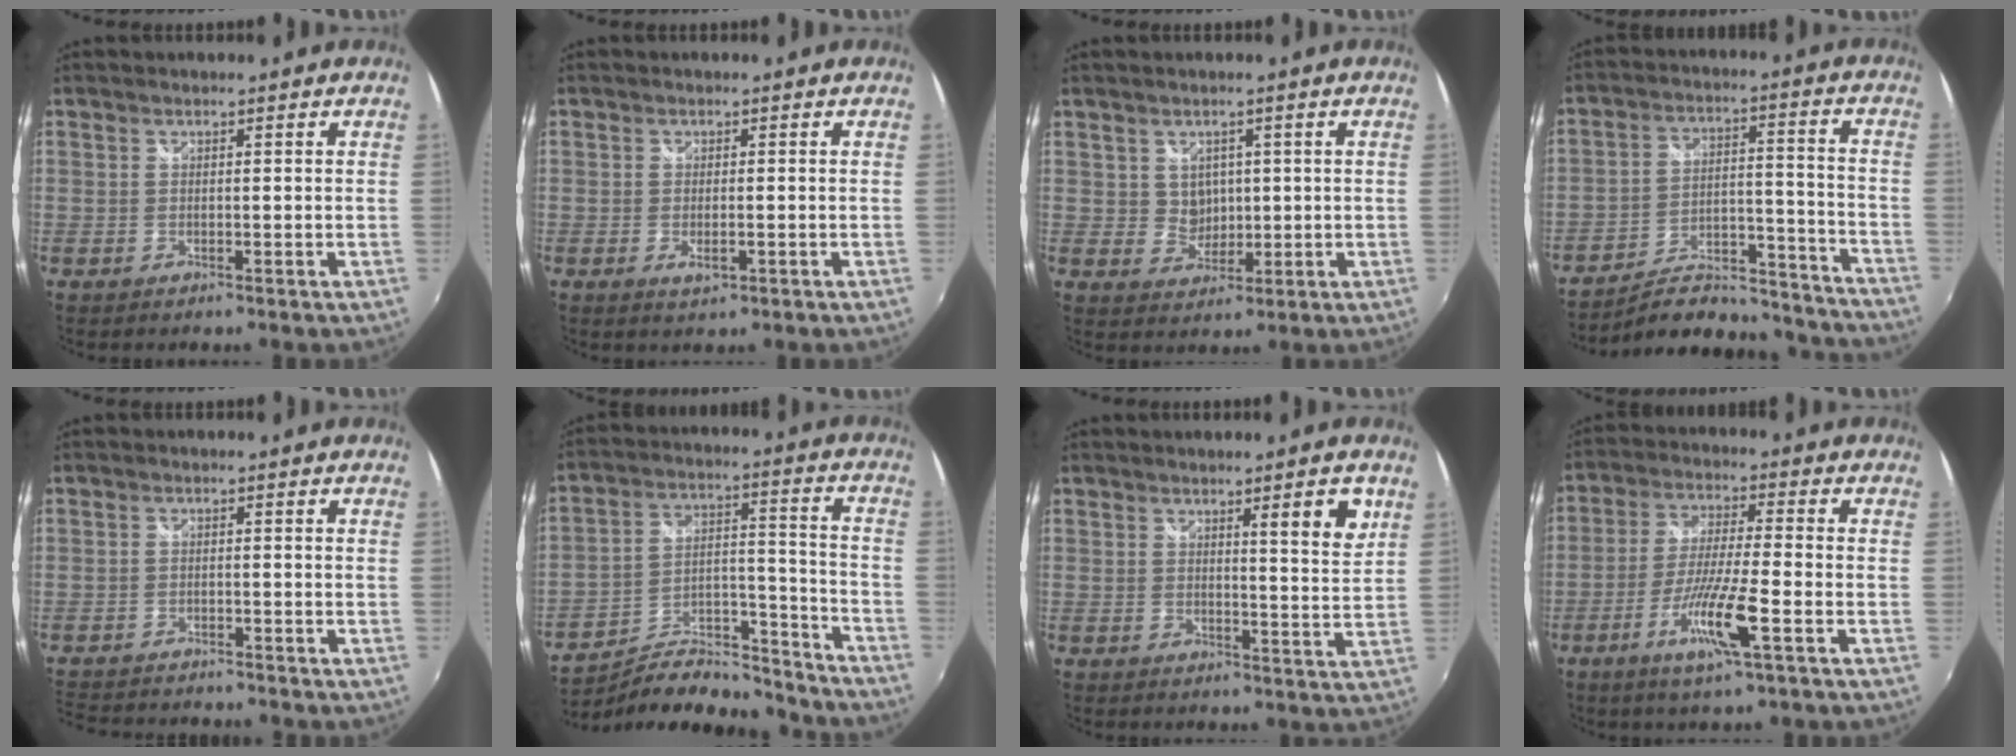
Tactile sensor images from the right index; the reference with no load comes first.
{"total": 2.6, "force": [-0.8, 1.0, 2.2], "torque": [-0.042, -0.007, -0.012]}
{"total": 3.9, "force": [1.0, 3.6, 1.2], "torque": [-0.016, 0.004, 0.024]}
{"total": 21.9, "force": [-19.9, 6.3, 6.6], "torque": [-0.110, 0.034, -0.257]}
{"total": 8.6, "force": [-7.9, 2.2, 2.5], "torque": [-0.077, -0.007, -0.130]}
{"total": 20.1, "force": [-17.0, 6.7, 8.3], "torque": [-0.141, 0.033, -0.239]}
{"total": 6.0, "force": [3.1, 0.4, 5.1], "torque": [-0.061, -0.006, 0.042]}
{"total": 10.7, "force": [-4.7, 0.4, 9.6], "torque": [-0.192, -0.013, -0.090]}